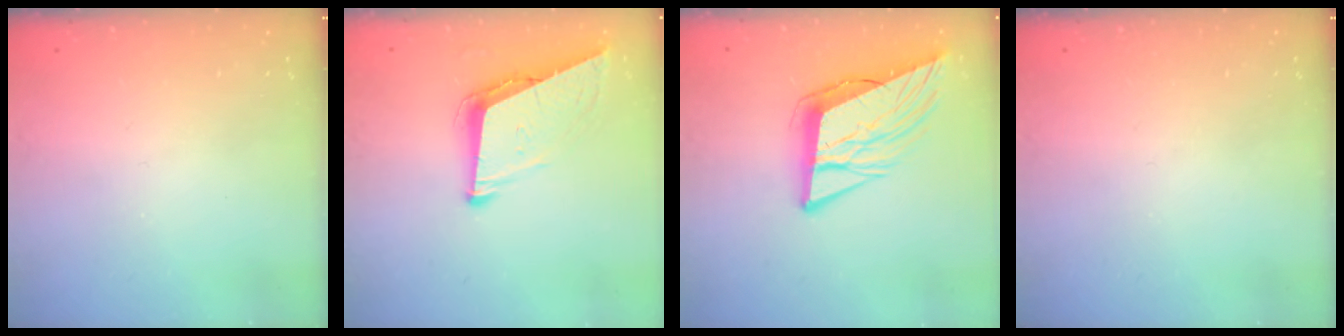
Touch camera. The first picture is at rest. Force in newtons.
{"total": 9.0, "press": 8.6, "slide": 2.6}
{"total": 13.0, "press": 12.4, "slide": 4.0}
{"total": 0.0}